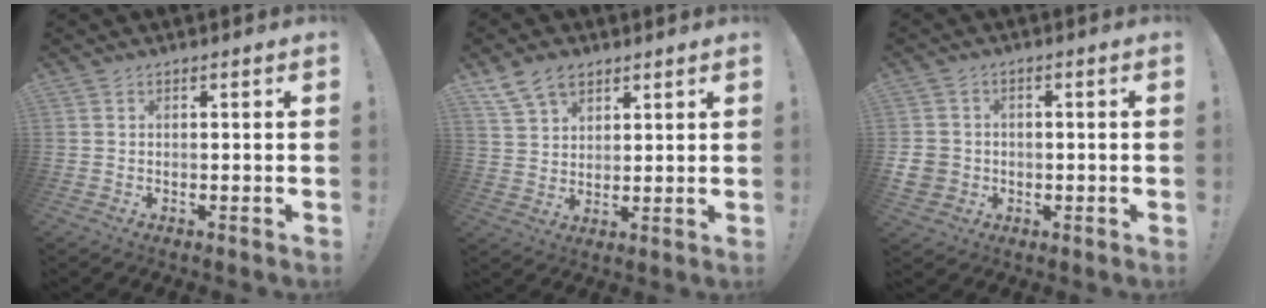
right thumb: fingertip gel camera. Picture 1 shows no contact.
{"total": 9.2, "force": [6.0, 6.1, 3.4], "torque": [-0.056, -0.027, 0.119]}
{"total": 6.3, "force": [-1.3, 5.6, 2.5], "torque": [-0.057, 0.008, -0.024]}